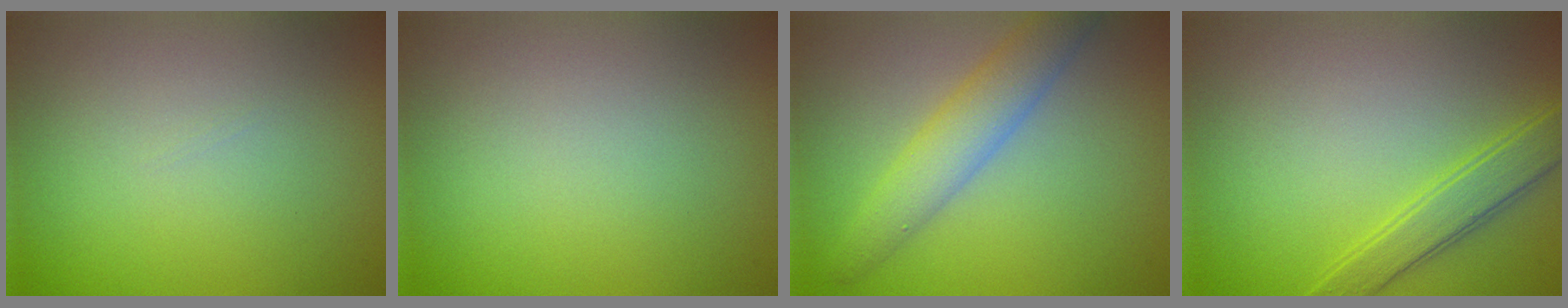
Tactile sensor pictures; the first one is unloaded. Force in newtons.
{"total": 0.0}
{"total": 4.2, "press": 4.2, "slide": 0.1}
{"total": 2.8, "press": 2.8, "slide": 0.1}